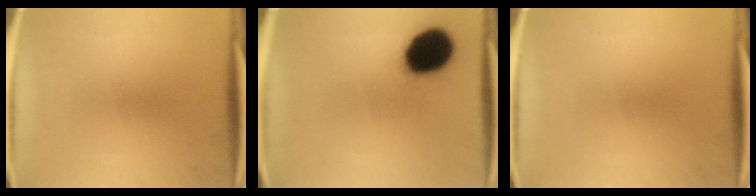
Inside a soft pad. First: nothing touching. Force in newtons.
{"total": 17.5}
{"total": 0.0}